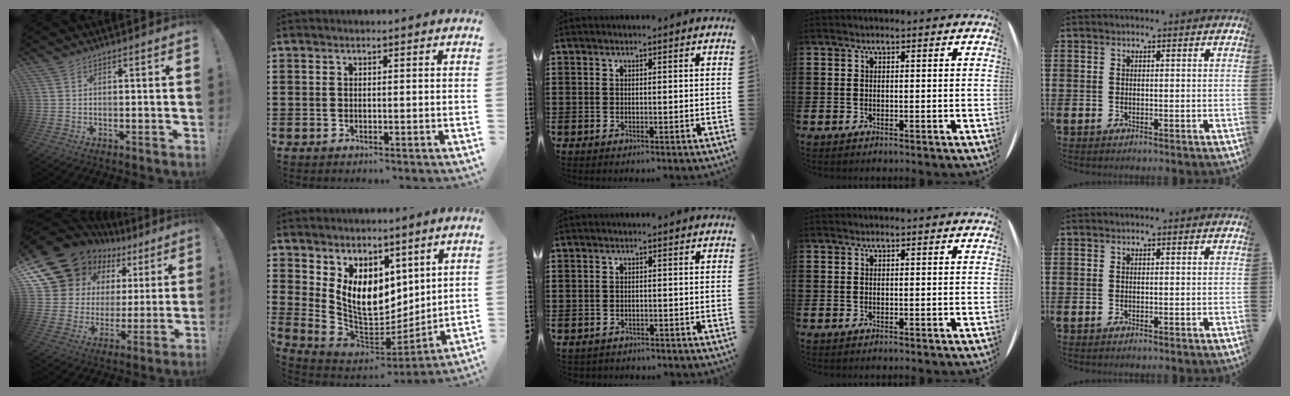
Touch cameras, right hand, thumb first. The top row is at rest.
{"thumb": {"total": 15.2, "force": [12.1, 7.7, 5.0], "torque": [-0.101, -0.092, 0.238]}, "index": {"total": 9.8, "force": [4.1, 6.9, 5.7], "torque": [-0.136, -0.022, 0.081]}, "middle": {"total": 1.1, "force": [-1.0, 0.2, -0.1], "torque": [-0.003, 0.001, -0.023]}}